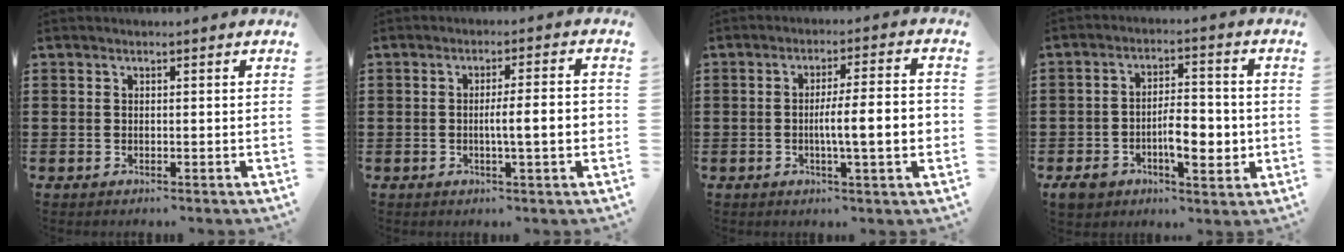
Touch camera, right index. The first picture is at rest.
{"total": 5.3, "force": [-0.8, 0.3, 5.3], "torque": [-0.091, -0.002, -0.018]}
{"total": 7.7, "force": [-1.3, 0.7, 7.6], "torque": [-0.120, -0.004, -0.027]}
{"total": 8.0, "force": [-2.2, 4.3, 6.4], "torque": [-0.093, 0.000, -0.043]}